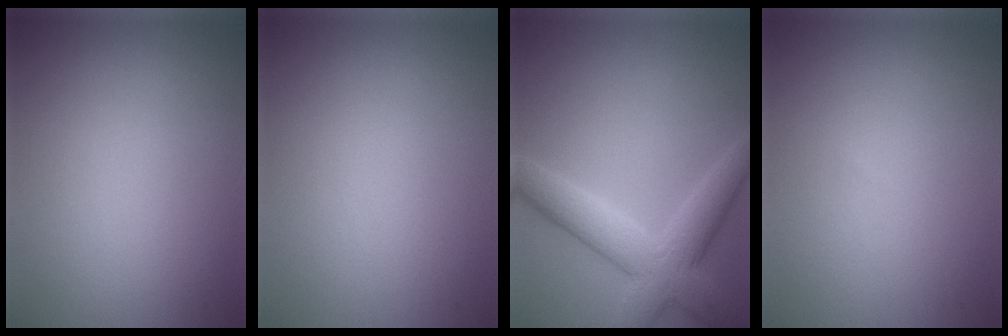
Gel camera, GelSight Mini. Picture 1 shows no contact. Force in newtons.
{"total": 0.0}
{"total": 6.2, "press": 6.2, "slide": 0.2}
{"total": 0.0}